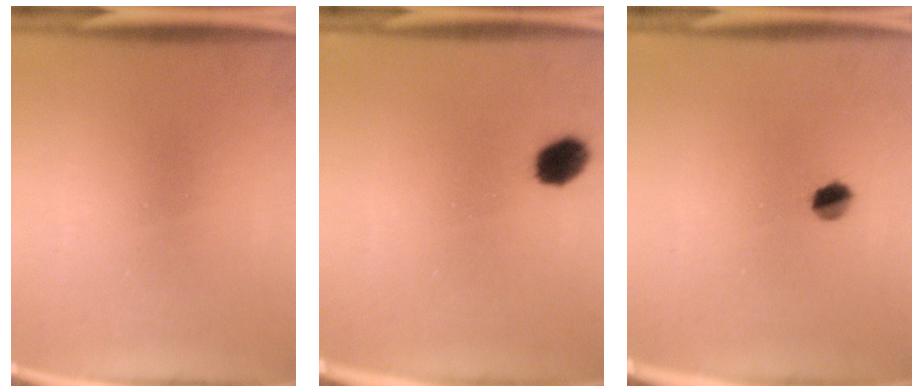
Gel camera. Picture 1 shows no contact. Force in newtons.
{"total": 5.3}
{"total": 3.5}